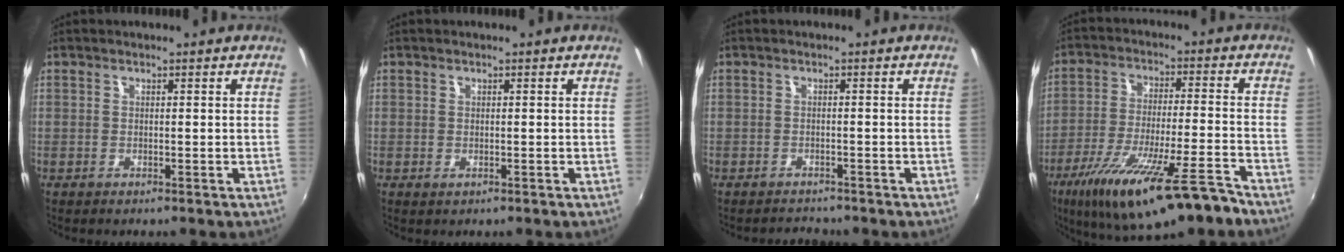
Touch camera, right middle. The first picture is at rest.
{"total": 0.0}
{"total": 2.4, "force": [-2.3, 0.7, 0.0], "torque": [-0.007, -0.002, -0.039]}
{"total": 19.4, "force": [-13.4, 2.8, 13.7], "torque": [-0.249, -0.051, -0.217]}